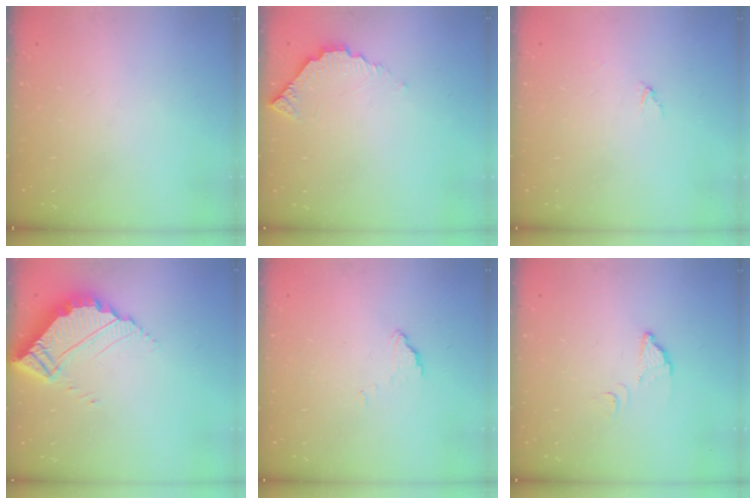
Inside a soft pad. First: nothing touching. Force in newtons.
{"total": 4.8, "press": 4.8, "slide": 0.3}
{"total": 2.7, "press": 2.7, "slide": 0.1}
{"total": 6.7, "press": 6.6, "slide": 0.4}
{"total": 2.9, "press": 2.9, "slide": 0.4}
{"total": 2.7, "press": 2.7, "slide": 0.3}